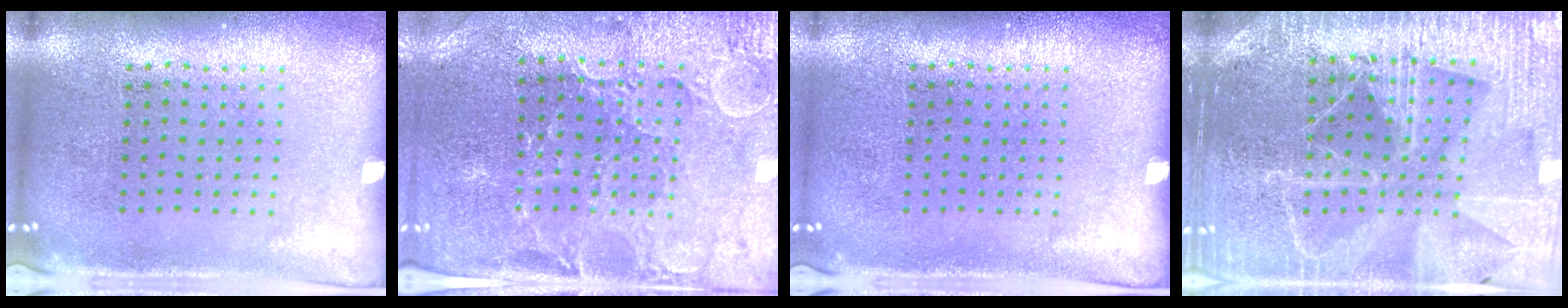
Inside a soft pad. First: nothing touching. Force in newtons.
{"total": 1.6, "press": 1.5, "slide": 0.5}
{"total": 0.0}
{"total": 4.7, "press": 4.3, "slide": 1.9}